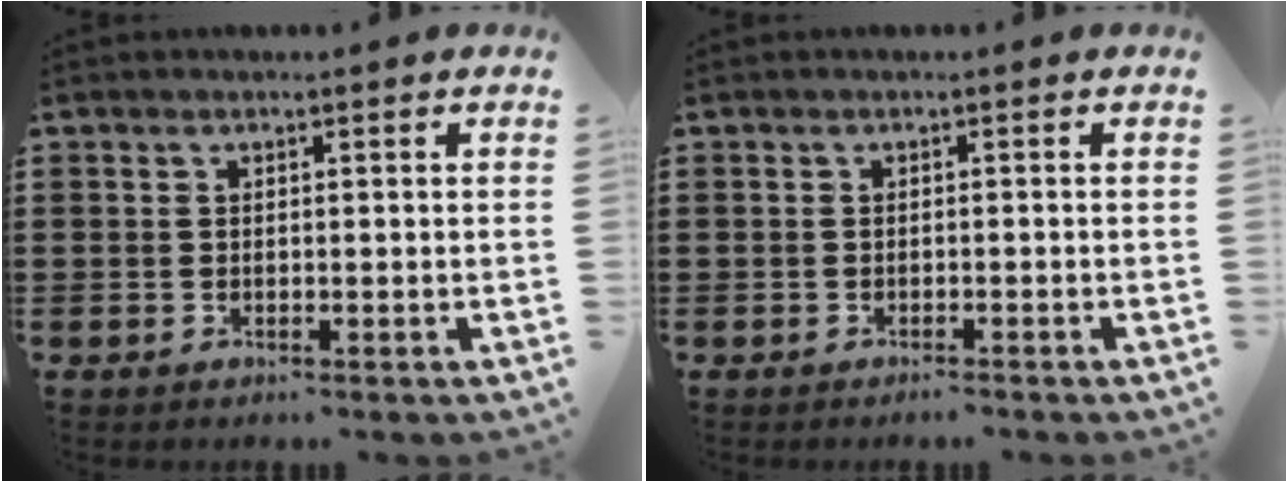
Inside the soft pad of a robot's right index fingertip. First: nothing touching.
{"total": 0.7, "force": [-0.6, 0.0, 0.2], "torque": [-0.005, -0.003, -0.013]}